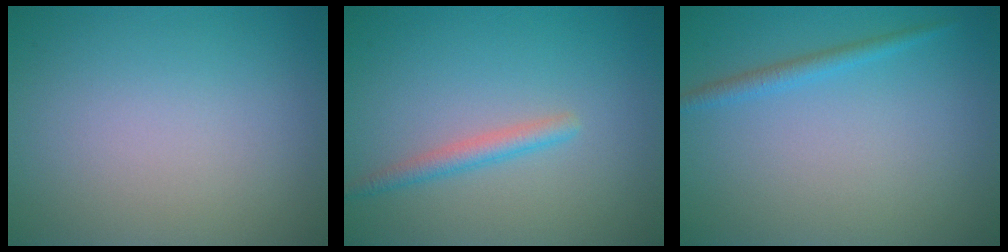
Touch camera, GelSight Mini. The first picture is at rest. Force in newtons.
{"total": 1.8, "press": 1.8, "slide": 0.1}
{"total": 1.5, "press": 1.5, "slide": 0.1}